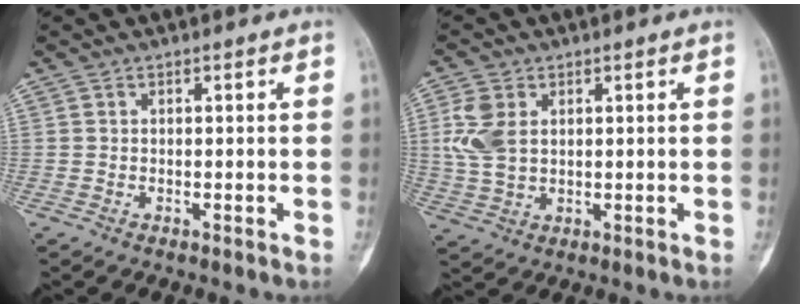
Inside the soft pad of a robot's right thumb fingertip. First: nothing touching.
{"total": 7.1, "force": [1.5, 4.8, 5.1], "torque": [-0.110, 0.002, 0.035]}